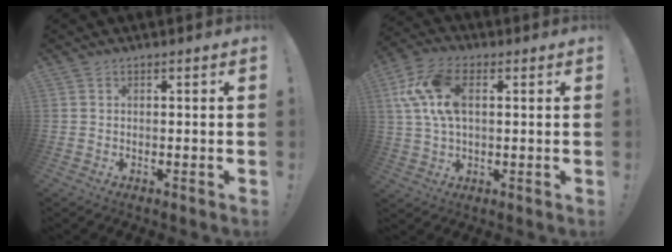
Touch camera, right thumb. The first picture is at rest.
{"total": 14.3, "force": [4.0, 8.8, 10.6], "torque": [-0.215, 0.004, 0.078]}